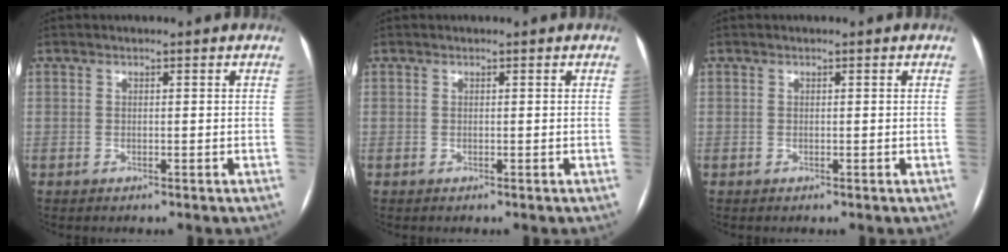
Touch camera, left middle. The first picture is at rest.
{"total": 0.0}
{"total": 0.0}